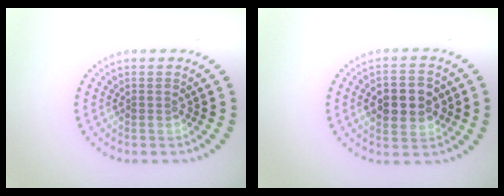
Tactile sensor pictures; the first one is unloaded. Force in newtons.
{"total": 5.0, "press": 5.0, "slide": 0.3}